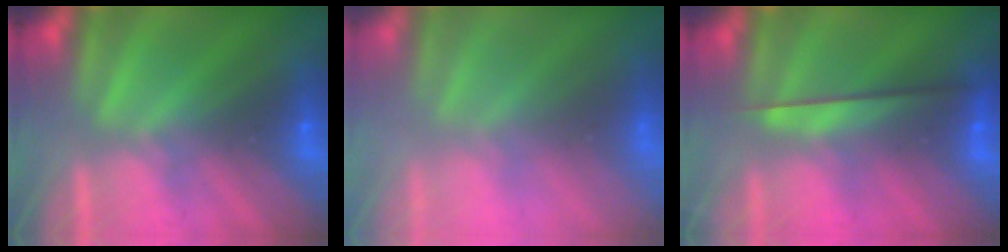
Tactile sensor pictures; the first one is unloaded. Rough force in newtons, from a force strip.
{"total": 9.0}
{"total": 2.4}